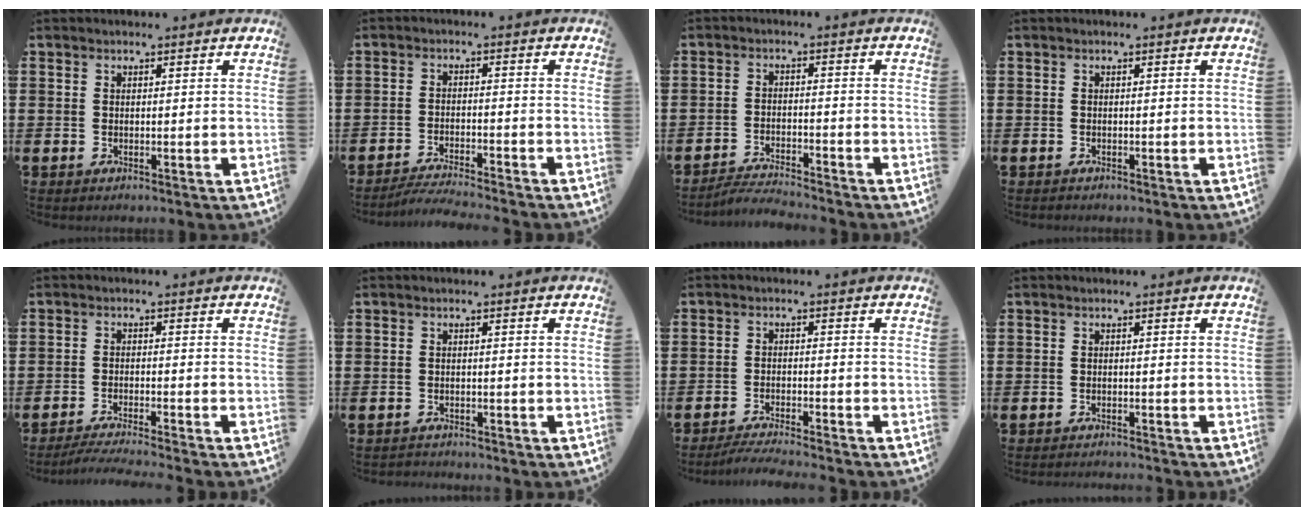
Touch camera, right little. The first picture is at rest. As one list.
[{"total": 3.0, "force": [-2.9, -0.3, 0.7], "torque": [-0.011, 0.001, -0.059]}, {"total": 2.9, "force": [-2.9, -0.1, 0.2], "torque": [-0.006, 0.004, -0.062]}, {"total": 0.0}, {"total": 2.6, "force": [-2.3, -0.3, 1.2], "torque": [-0.018, 0.000, -0.044]}, {"total": 0.8, "force": [-0.8, 0.1, -0.1], "torque": [-0.001, 0.000, -0.017]}, {"total": 2.6, "force": [-2.5, -0.3, 0.8], "torque": [-0.012, 0.001, -0.049]}, {"total": 0.9, "force": [-0.8, -0.2, 0.0], "torque": [0.001, 0.000, -0.018]}]